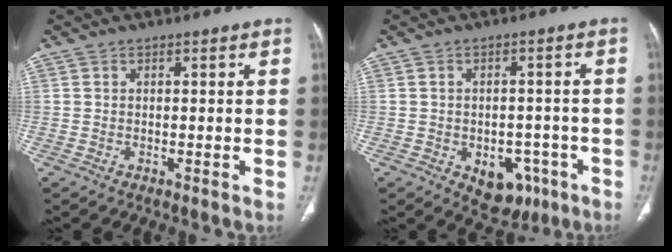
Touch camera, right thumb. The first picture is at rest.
{"total": 8.4, "force": [-3.6, 5.8, 4.9], "torque": [-0.033, 0.022, -0.035]}